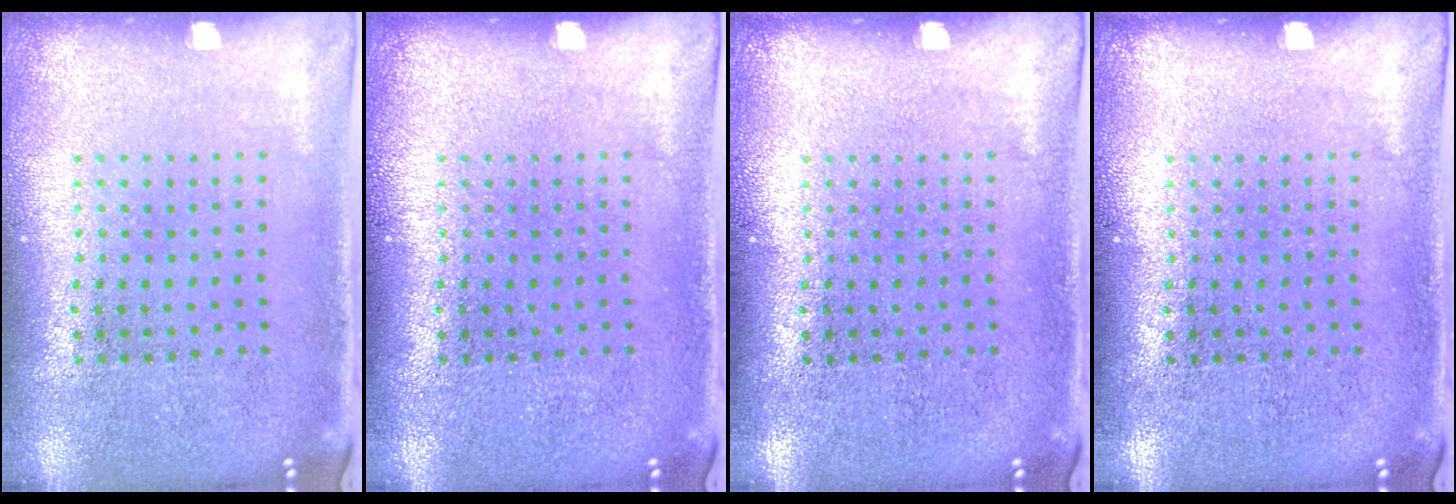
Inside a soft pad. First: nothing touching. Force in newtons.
{"total": 0.0}
{"total": 0.0}
{"total": 0.0}